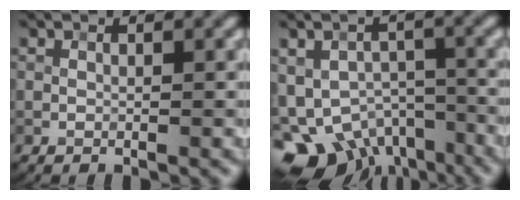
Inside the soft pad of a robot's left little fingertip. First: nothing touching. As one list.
[{"total": 10.3, "force": [-6.7, 5.9, 5.1], "torque": [-0.084, -0.018, -0.099]}]